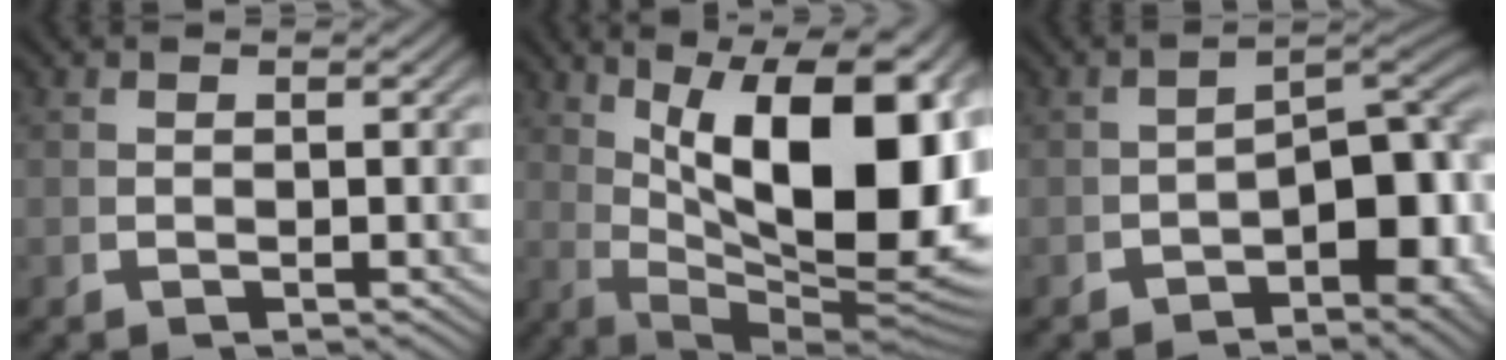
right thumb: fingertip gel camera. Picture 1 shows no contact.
{"total": 20.9, "force": [1.1, 11.4, 17.6], "torque": [-0.269, -0.065, 0.058]}
{"total": 8.4, "force": [-2.2, 4.2, 7.0], "torque": [-0.087, -0.031, -0.020]}